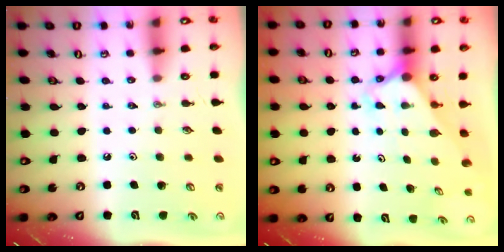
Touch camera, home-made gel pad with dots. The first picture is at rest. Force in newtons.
{"total": 2.6, "press": 2.6, "slide": 0.2}